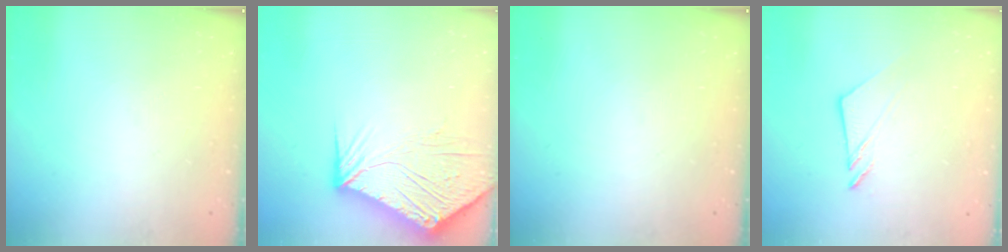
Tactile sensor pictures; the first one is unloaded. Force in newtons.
{"total": 15.8, "press": 15.7, "slide": 2.1}
{"total": 0.0}
{"total": 6.7, "press": 6.7, "slide": 0.1}